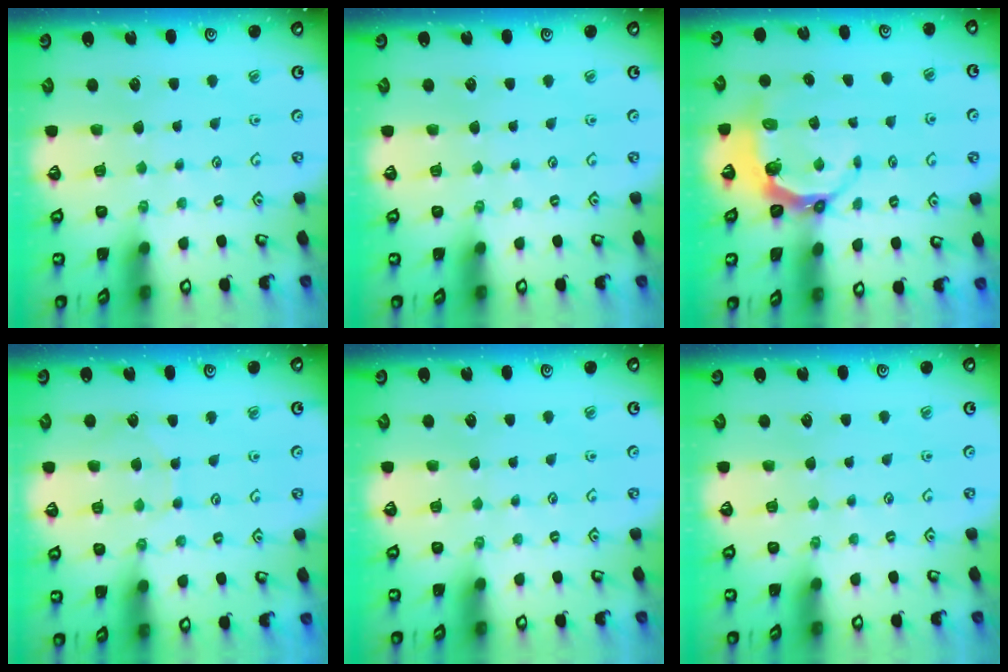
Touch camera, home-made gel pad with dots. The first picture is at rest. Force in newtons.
{"total": 0.0}
{"total": 5.5, "press": 4.4, "slide": 3.3}
{"total": 6.3, "press": 6.2, "slide": 0.6}
{"total": 0.0}
{"total": 0.0}